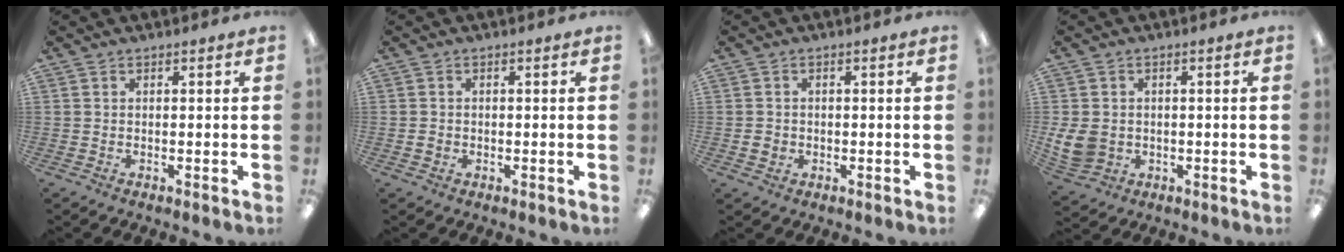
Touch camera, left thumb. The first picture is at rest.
{"total": 1.2, "force": [-0.3, 1.1, 0.4], "torque": [-0.007, 0.004, -0.007]}
{"total": 2.2, "force": [-0.5, 2.0, 0.8], "torque": [-0.013, 0.003, -0.010]}
{"total": 7.3, "force": [0.0, 6.3, 3.7], "torque": [-0.086, 0.007, 0.004]}